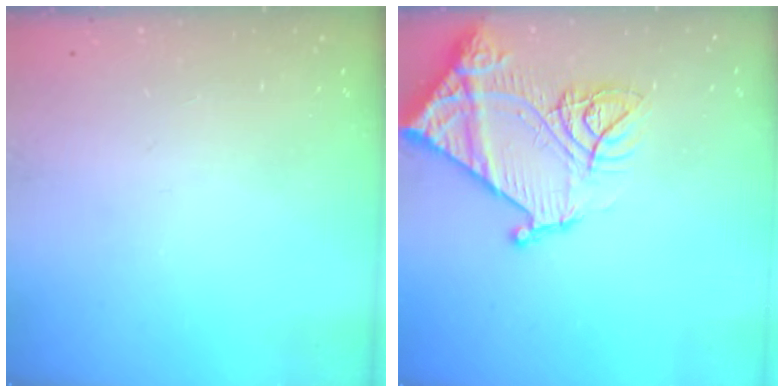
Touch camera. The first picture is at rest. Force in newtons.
{"total": 19.9, "press": 19.8, "slide": 2.1}